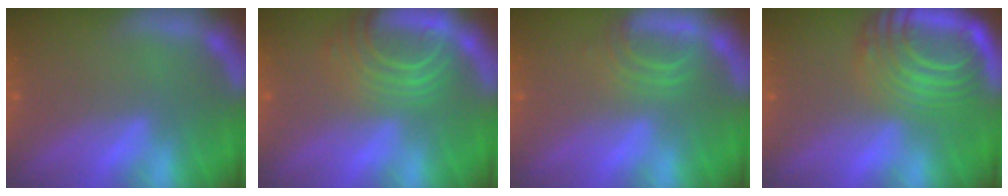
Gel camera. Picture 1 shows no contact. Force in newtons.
{"total": 7.0}
{"total": 2.9}
{"total": 10.1}